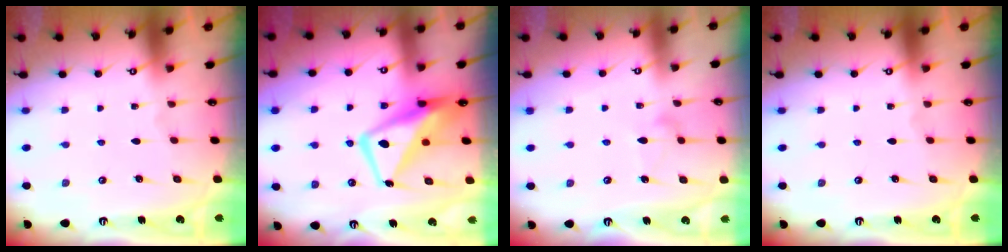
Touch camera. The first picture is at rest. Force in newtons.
{"total": 12.0, "press": 11.9, "slide": 1.4}
{"total": 7.8, "press": 7.8, "slide": 0.3}
{"total": 0.0}